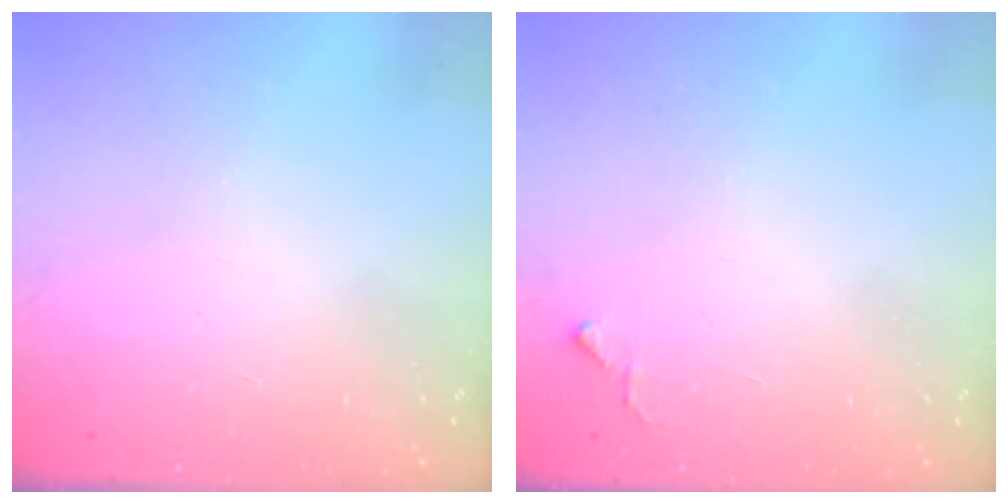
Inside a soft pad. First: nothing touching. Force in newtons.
{"total": 4.2, "press": 4.1, "slide": 0.7}